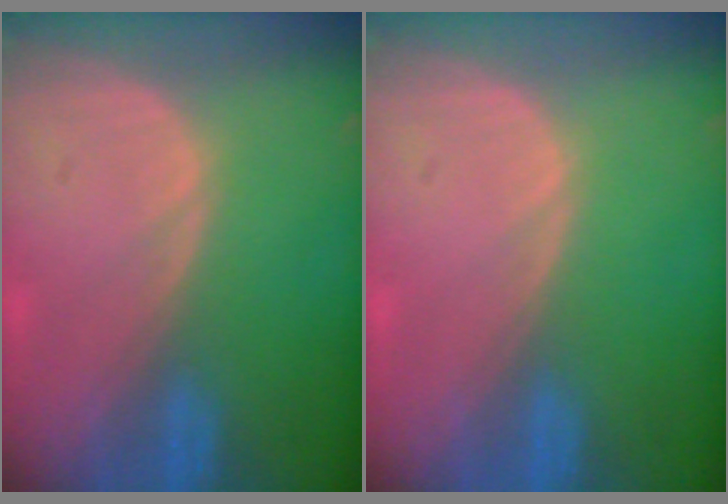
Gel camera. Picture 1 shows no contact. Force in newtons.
{"total": 0.0}